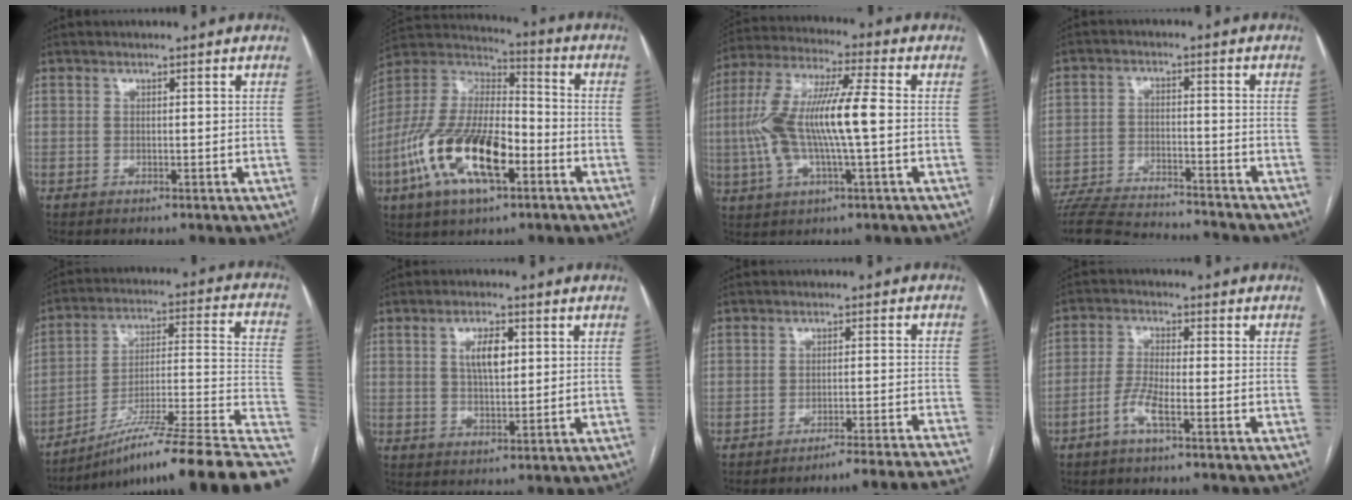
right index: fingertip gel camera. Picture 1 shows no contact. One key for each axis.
{"total": 19.2, "fx": -7.1, "fy": 7.3, "fz": 16.2, "tx": -0.343, "ty": 0.002, "tz": -0.126}
{"total": 14.4, "fx": -0.8, "fy": 2.2, "fz": 14.2, "tx": -0.300, "ty": 0.017, "tz": -0.017}
{"total": 17.8, "fx": -16.7, "fy": 2.6, "fz": 5.7, "tx": -0.123, "ty": -0.013, "tz": -0.253}
{"total": 24.2, "fx": -17.7, "fy": 0.0, "fz": 16.4, "tx": -0.167, "ty": 0.020, "tz": -0.280}
{"total": 5.2, "fx": 1.4, "fy": 2.1, "fz": 4.5, "tx": -0.081, "ty": 0.006, "tz": 0.028}
{"total": 17.1, "fx": -16.3, "fy": -2.6, "fz": 4.5, "tx": -0.008, "ty": -0.017, "tz": -0.202}
{"total": 4.7, "fx": -2.6, "fy": 0.6, "fz": 3.9, "tx": -0.086, "ty": 0.001, "tz": -0.054}